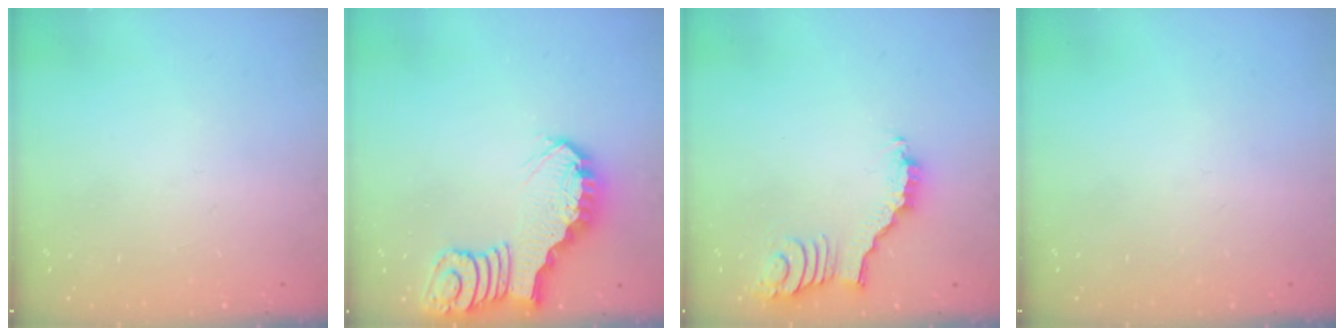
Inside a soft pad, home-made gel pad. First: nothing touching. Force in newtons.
{"total": 2.8, "press": 2.8, "slide": 0.4}
{"total": 3.5, "press": 3.5, "slide": 0.4}
{"total": 0.0}